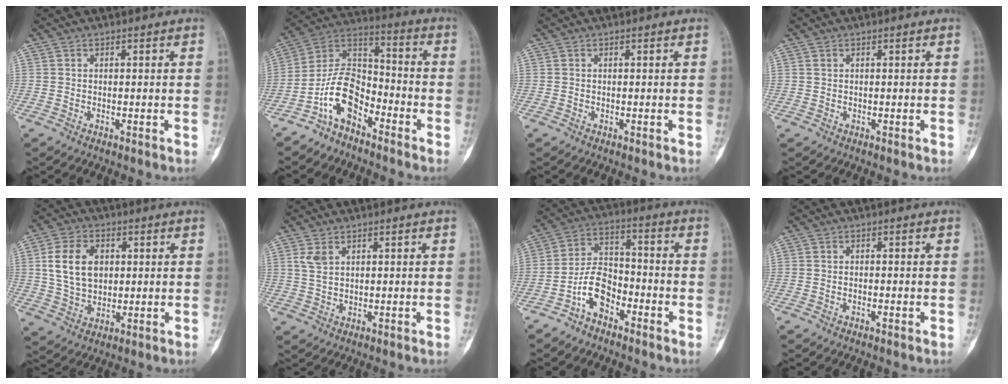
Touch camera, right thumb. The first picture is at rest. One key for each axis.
{"total": 10.9, "fx": -6.5, "fy": 6.2, "fz": 6.3, "tx": -0.102, "ty": 0.079, "tz": -0.136}
{"total": 0.0}
{"total": 0.5, "fx": 0.3, "fy": 0.3, "fz": 0.3, "tx": -0.005, "ty": 0.003, "tz": 0.006}
{"total": 10.8, "fx": 2.2, "fy": 7.6, "fz": 7.4, "tx": -0.121, "ty": -0.002, "tz": 0.047}
{"total": 2.9, "fx": 1.4, "fy": 1.6, "fz": 2.0, "tx": -0.042, "ty": 0.001, "tz": 0.037}
{"total": 8.4, "fx": -4.8, "fy": 5.0, "fz": 4.8, "tx": -0.077, "ty": 0.049, "tz": -0.101}
{"total": 0.8, "fx": -0.4, "fy": 0.3, "fz": 0.6, "tx": -0.010, "ty": 0.007, "tz": -0.006}